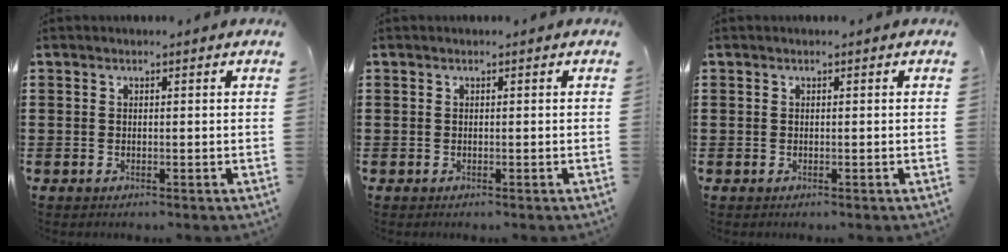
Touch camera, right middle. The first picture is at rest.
{"total": 0.0}
{"total": 0.0}